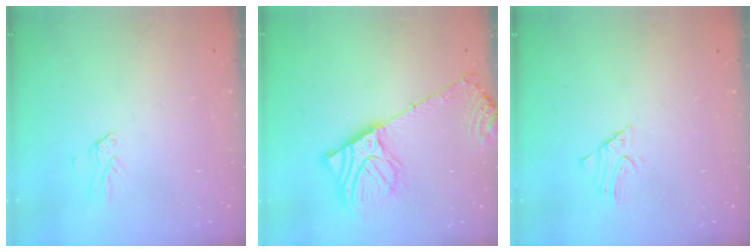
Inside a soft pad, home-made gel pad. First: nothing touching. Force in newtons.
{"total": 12.8, "press": 12.5, "slide": 2.6}
{"total": 1.5, "press": 1.5, "slide": 0.1}